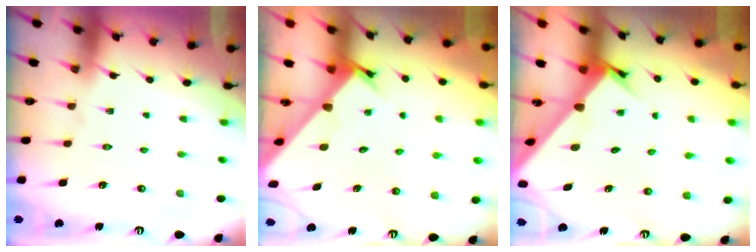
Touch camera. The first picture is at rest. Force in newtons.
{"total": 2.1, "press": 2.1, "slide": 0.1}
{"total": 2.5, "press": 2.5, "slide": 0.3}